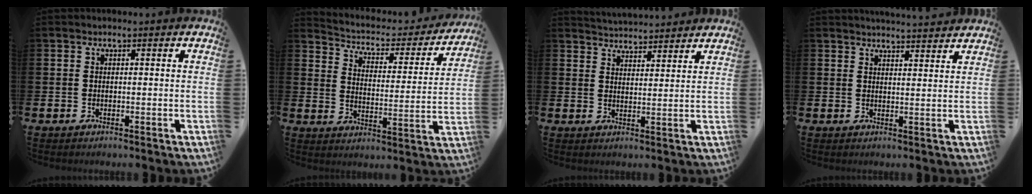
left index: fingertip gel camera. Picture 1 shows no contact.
{"total": 4.7, "force": [4.3, 1.7, 1.1], "torque": [-0.043, -0.038, 0.065]}
{"total": 4.0, "force": [4.0, 0.2, -0.3], "torque": [-0.004, -0.024, 0.073]}
{"total": 3.3, "force": [3.3, -0.3, 0.0], "torque": [-0.006, -0.020, 0.061]}